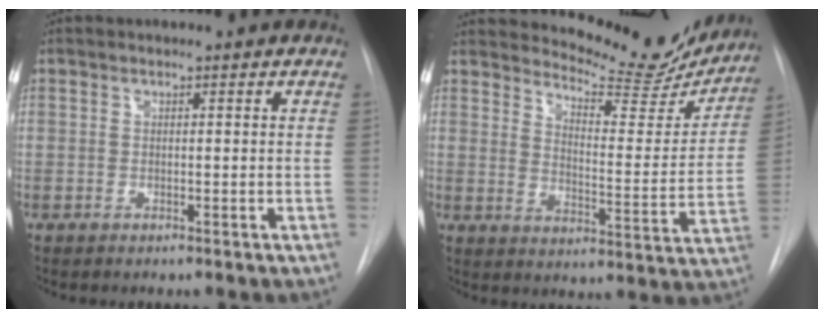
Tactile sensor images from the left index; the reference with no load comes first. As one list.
[{"total": 16.6, "force": [15.9, 3.3, 3.7], "torque": [-0.043, -0.060, 0.194]}]